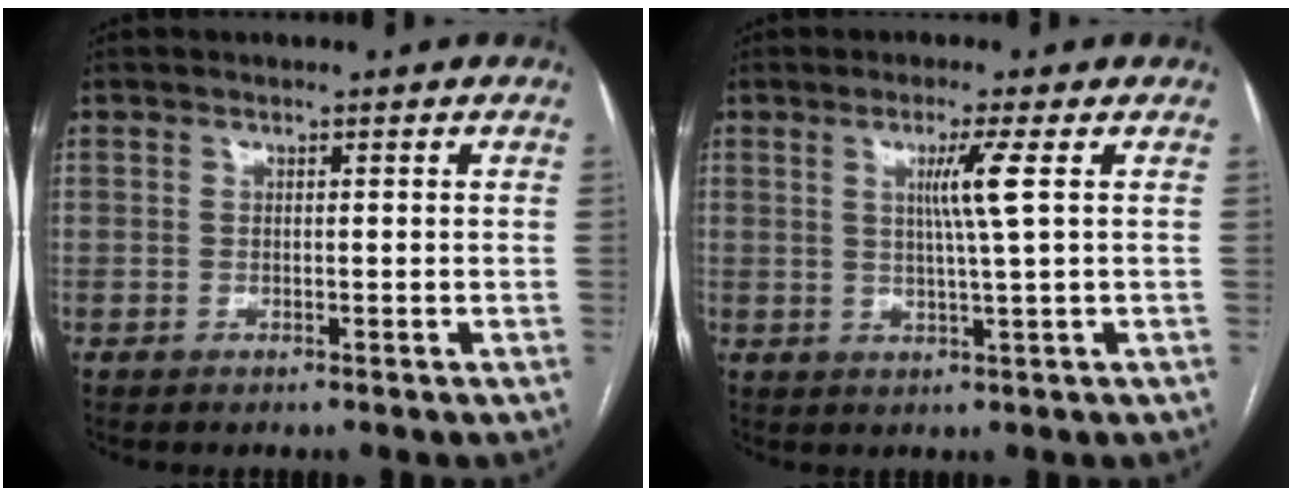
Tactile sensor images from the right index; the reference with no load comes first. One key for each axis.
{"total": 4.6, "fx": 1.2, "fy": -1.3, "fz": 4.2, "tx": -0.080, "ty": -0.005, "tz": 0.023}